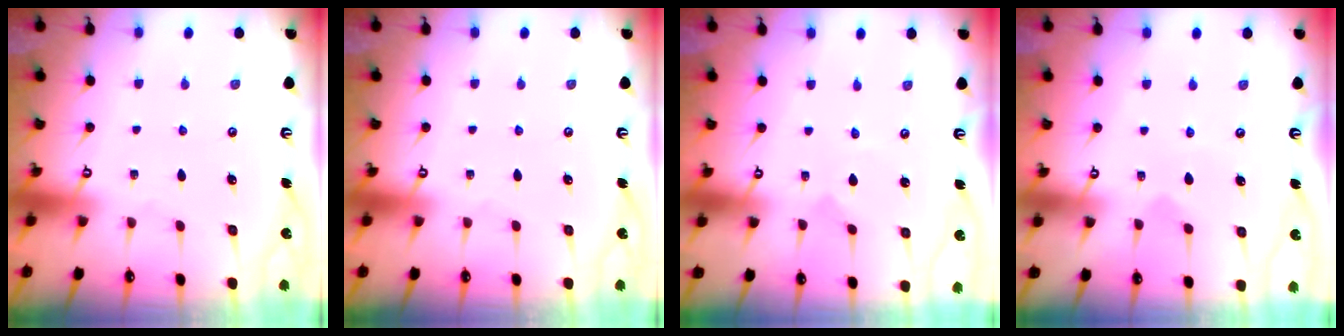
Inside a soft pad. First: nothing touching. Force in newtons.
{"total": 0.0}
{"total": 0.0}
{"total": 2.8, "press": 2.8, "slide": 0.6}